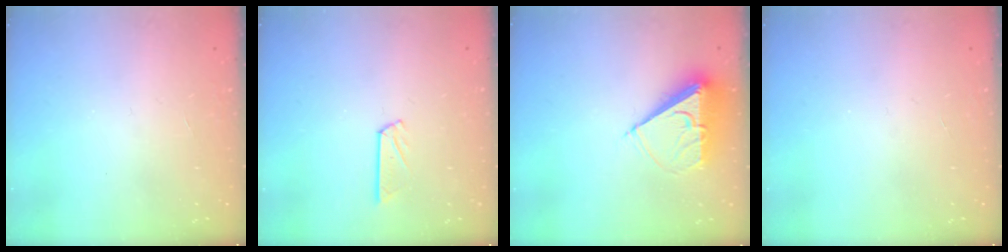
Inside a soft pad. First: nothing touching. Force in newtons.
{"total": 5.2, "press": 5.2, "slide": 0.3}
{"total": 7.1, "press": 7.0, "slide": 0.8}
{"total": 0.0}